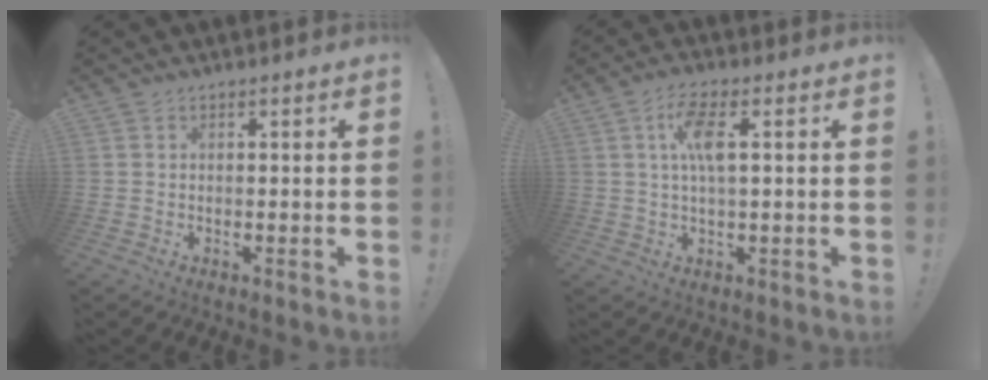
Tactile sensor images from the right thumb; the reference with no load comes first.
{"total": 8.1, "force": [2.0, 2.4, 7.5], "torque": [-0.131, 0.001, 0.031]}